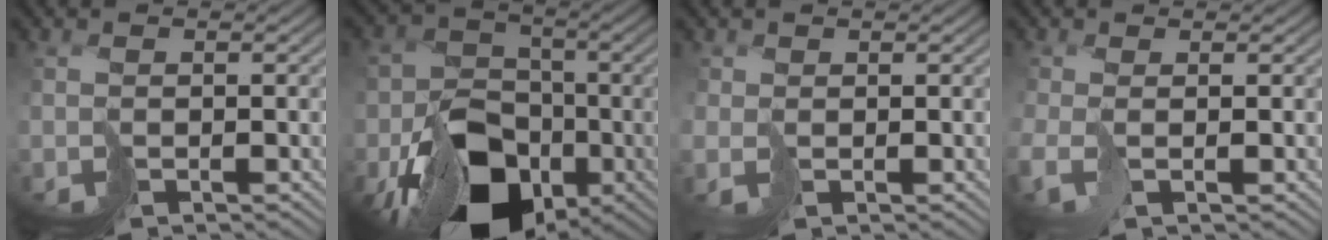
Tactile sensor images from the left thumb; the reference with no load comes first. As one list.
[{"total": 14.4, "force": [-6.4, 10.2, 7.9], "torque": [-0.146, -0.039, -0.115]}, {"total": 1.1, "force": [0.2, 0.9, 0.5], "torque": [-0.023, -0.008, 0.004]}, {"total": 3.2, "force": [-1.0, 1.3, 2.8], "torque": [-0.078, -0.011, -0.027]}]